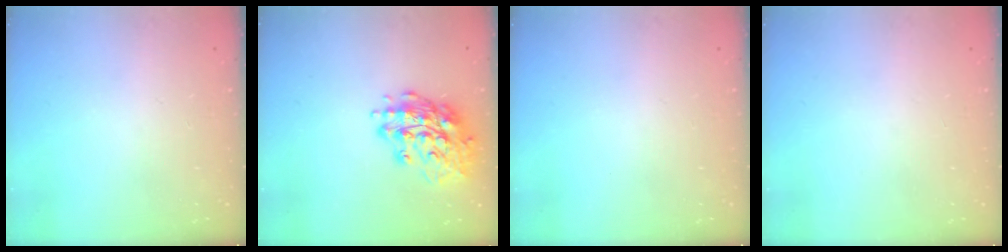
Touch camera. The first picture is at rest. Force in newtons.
{"total": 16.9, "press": 16.6, "slide": 3.1}
{"total": 0.0}
{"total": 0.0}